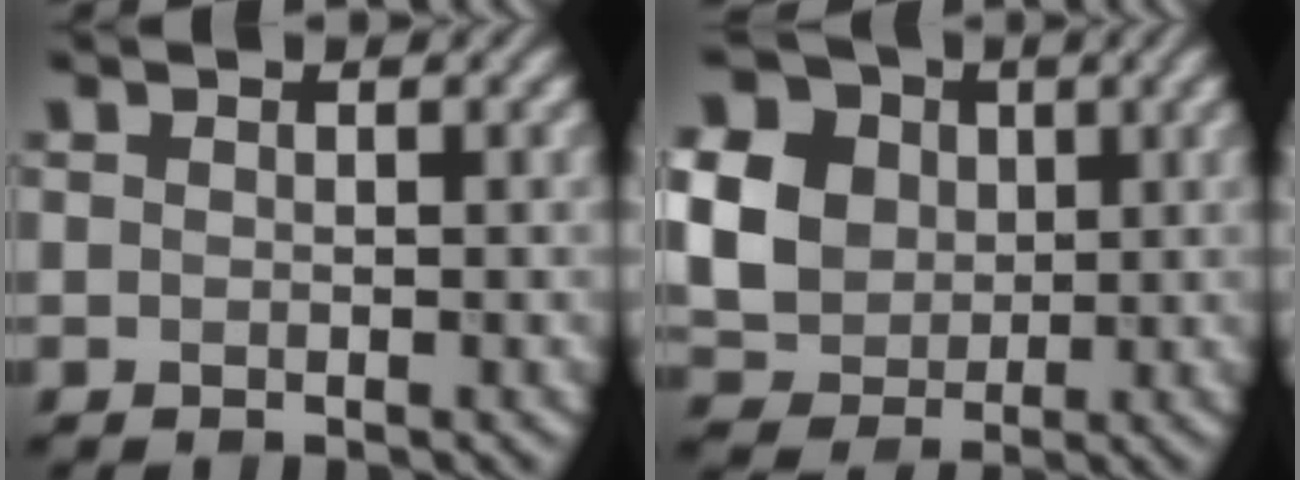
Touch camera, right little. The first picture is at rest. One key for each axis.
{"total": 12.5, "fx": 3.1, "fy": 10.5, "fz": 6.0, "tx": -0.158, "ty": 0.016, "tz": 0.061}